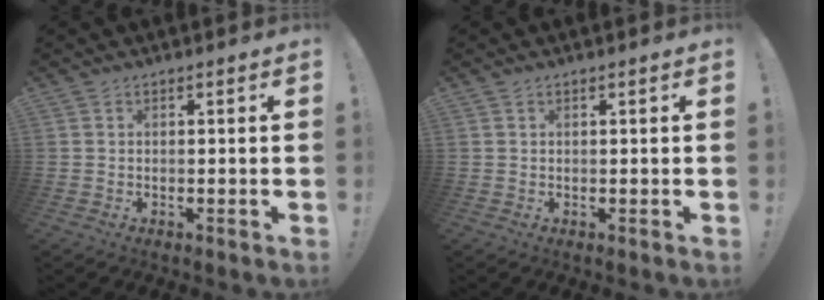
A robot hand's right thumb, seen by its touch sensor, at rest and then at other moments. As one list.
[{"total": 0.0}]